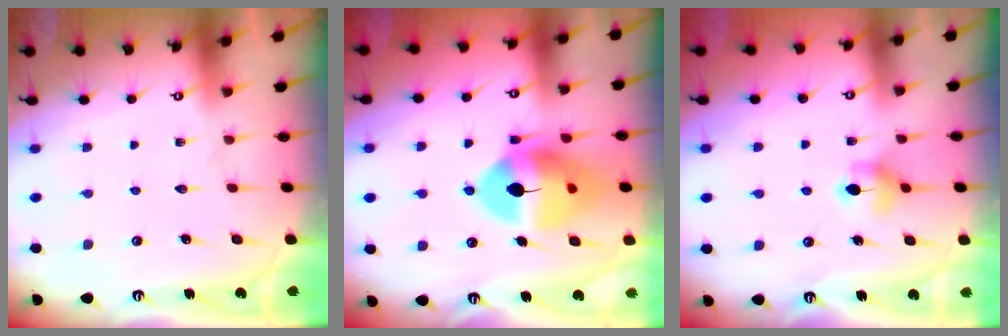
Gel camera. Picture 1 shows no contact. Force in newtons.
{"total": 15.3, "press": 15.1, "slide": 1.9}
{"total": 5.8, "press": 5.7, "slide": 0.9}